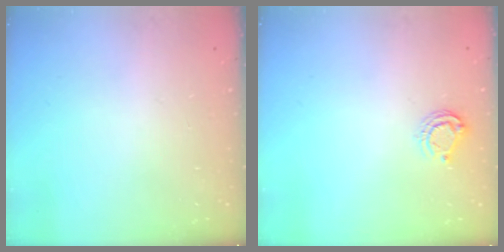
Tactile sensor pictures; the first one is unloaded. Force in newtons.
{"total": 5.7, "press": 5.7, "slide": 0.5}